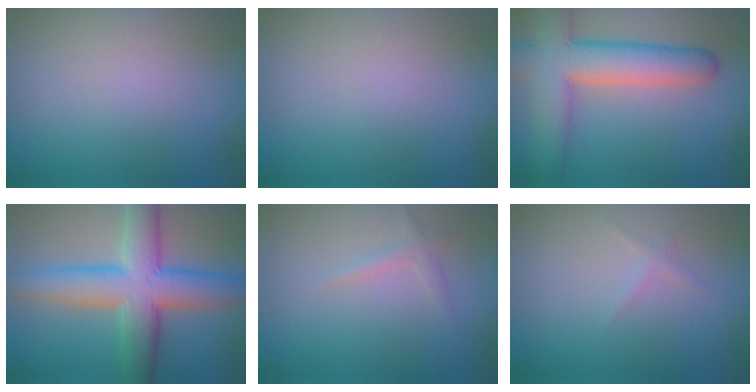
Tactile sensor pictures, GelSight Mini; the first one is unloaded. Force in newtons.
{"total": 0.0}
{"total": 8.8, "press": 8.8, "slide": 0.4}
{"total": 8.9, "press": 8.9, "slide": 0.2}
{"total": 1.1, "press": 1.1, "slide": 0.0}
{"total": 0.7, "press": 0.7, "slide": 0.1}